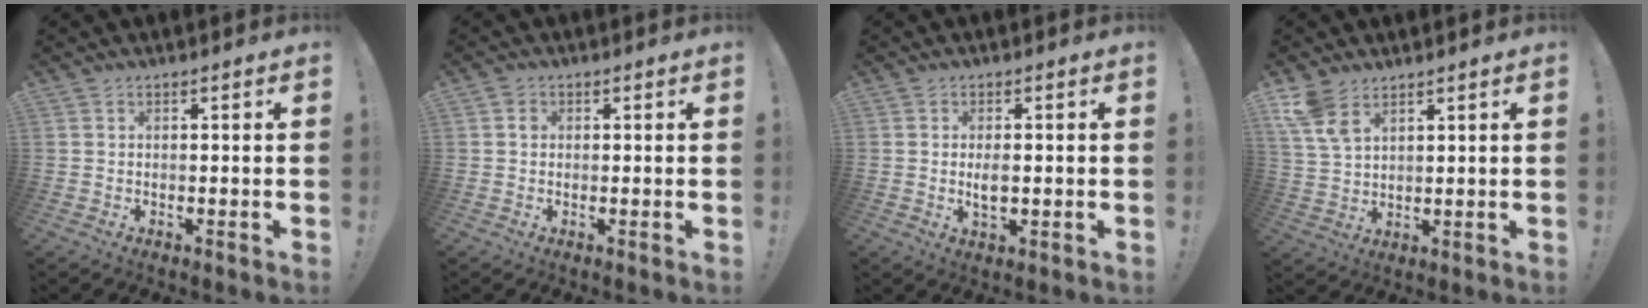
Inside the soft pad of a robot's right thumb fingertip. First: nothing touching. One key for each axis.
{"total": 1.4, "fx": 0.0, "fy": 1.3, "fz": 0.5, "tx": -0.005, "ty": 0.003, "tz": -0.001}
{"total": 3.8, "fx": 0.1, "fy": 2.1, "fz": 3.2, "tx": -0.049, "ty": -0.002, "tz": -0.001}
{"total": 8.0, "fx": 5.3, "fy": 4.1, "fz": 4.3, "tx": -0.089, "ty": -0.021, "tz": 0.102}